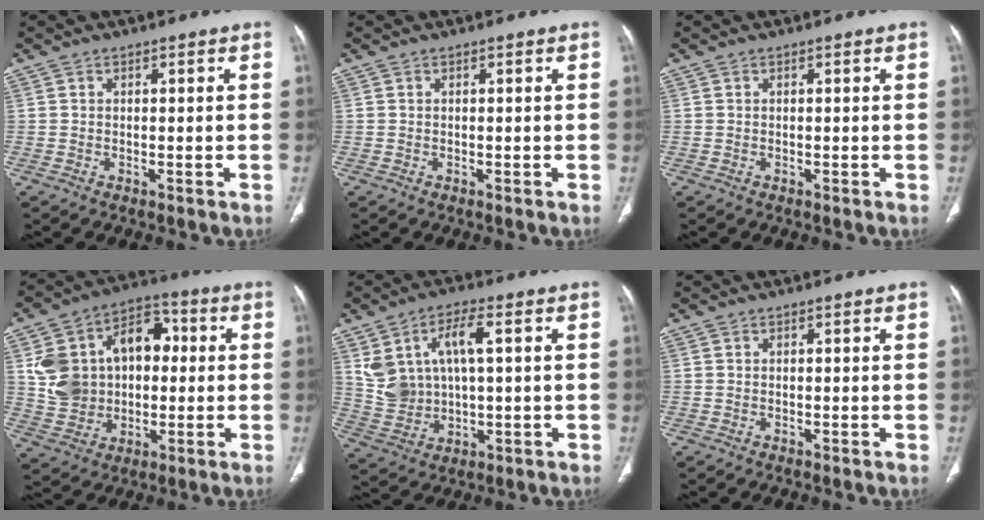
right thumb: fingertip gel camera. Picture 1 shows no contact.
{"total": 0.0}
{"total": 0.0}
{"total": 17.4, "force": [2.0, 13.4, 10.9], "torque": [-0.146, 0.036, 0.040]}
{"total": 11.2, "force": [3.2, 5.8, 9.0], "torque": [-0.160, 0.006, 0.070]}
{"total": 0.0}